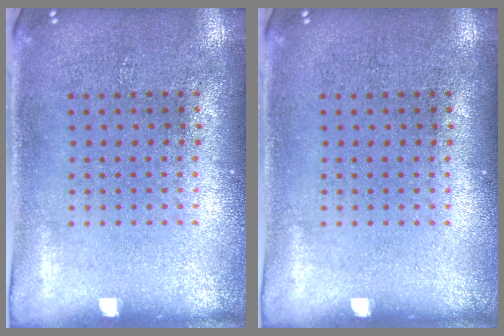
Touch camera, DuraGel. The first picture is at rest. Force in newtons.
{"total": 0.0}